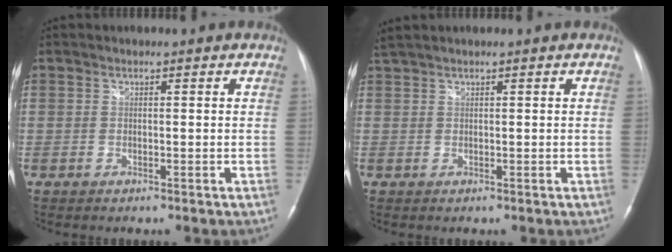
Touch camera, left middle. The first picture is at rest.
{"total": 2.0, "force": [1.7, -0.1, 1.0], "torque": [-0.028, 0.024, 0.038]}